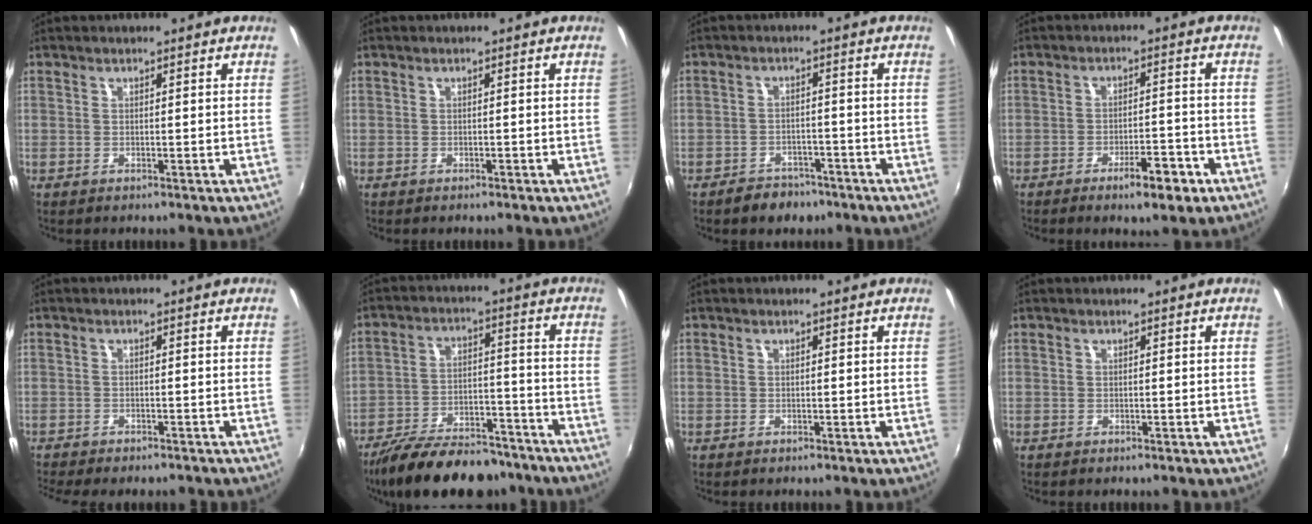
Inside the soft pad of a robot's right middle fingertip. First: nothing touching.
{"total": 0.6, "force": [-0.6, 0.2, 0.1], "torque": [-0.003, -0.003, -0.010]}
{"total": 5.7, "force": [-4.3, 3.3, 1.6], "torque": [-0.045, 0.007, -0.057]}
{"total": 6.2, "force": [-3.8, 1.6, 4.6], "torque": [-0.082, -0.002, -0.049]}
{"total": 6.9, "force": [-6.1, 1.4, 2.9], "torque": [-0.069, -0.024, -0.094]}
{"total": 20.9, "force": [-17.0, 7.3, 9.8], "torque": [-0.187, -0.013, -0.247]}
{"total": 0.0}
{"total": 0.0}